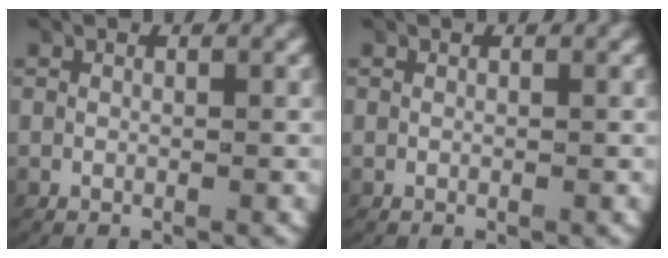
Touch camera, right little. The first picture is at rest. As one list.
[{"total": 0.0}]